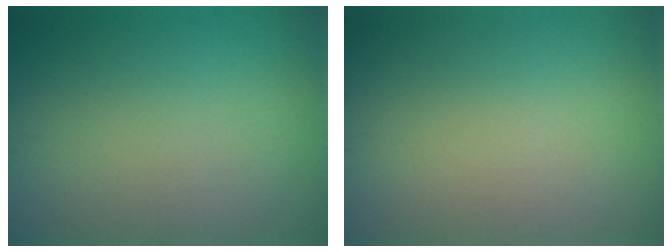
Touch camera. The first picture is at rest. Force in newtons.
{"total": 0.0}